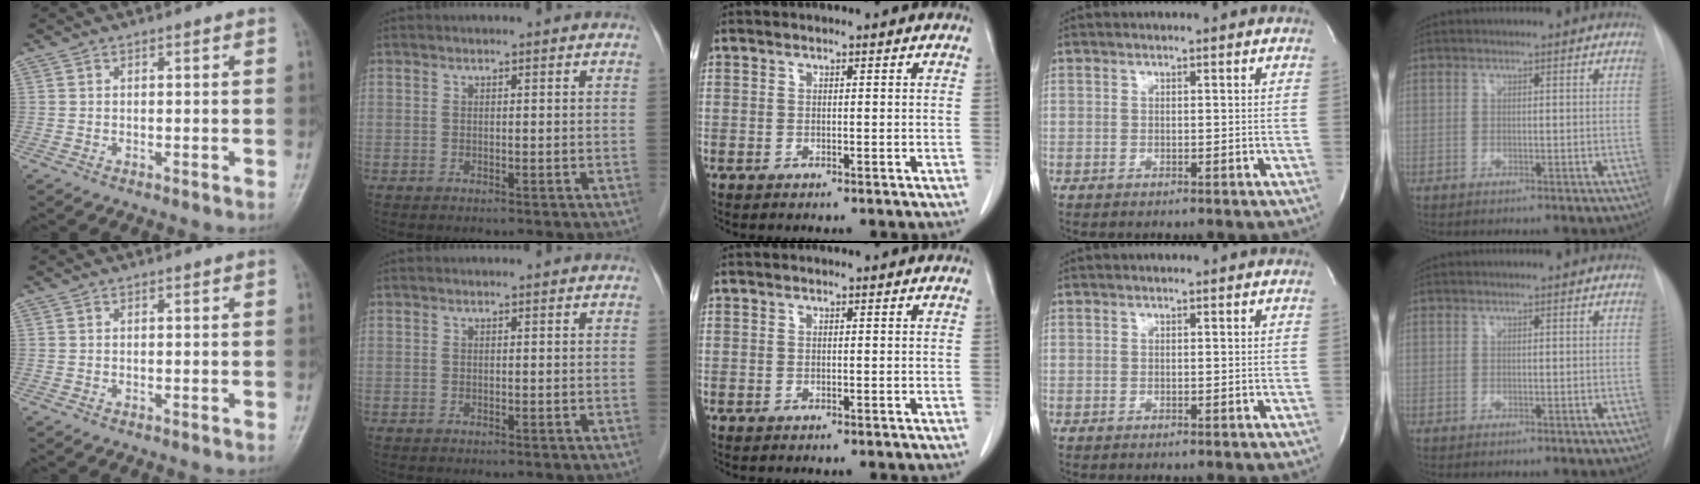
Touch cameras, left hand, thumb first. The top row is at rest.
{}